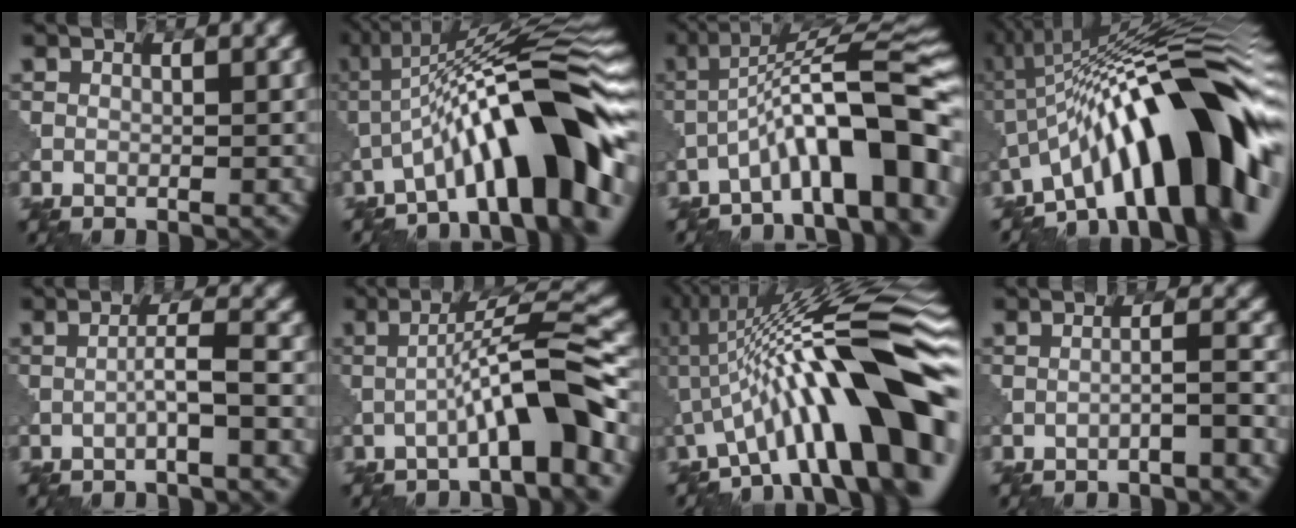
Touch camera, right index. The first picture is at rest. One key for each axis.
{"total": 11.5, "fx": -4.2, "fy": 2.3, "fz": 10.5, "tx": -0.146, "ty": 0.035, "tz": -0.064}
{"total": 10.5, "fx": -4.8, "fy": 2.1, "fz": 9.1, "tx": -0.136, "ty": 0.031, "tz": -0.068}
{"total": 14.4, "fx": -4.2, "fy": 4.0, "fz": 13.2, "tx": -0.168, "ty": 0.040, "tz": -0.067}
{"total": 1.8, "fx": -0.8, "fy": -0.2, "fz": 1.5, "tx": -0.030, "ty": 0.015, "tz": -0.017}
{"total": 6.4, "fx": -2.4, "fy": 0.4, "fz": 6.0, "tx": -0.092, "ty": 0.031, "tz": -0.040}
{"total": 14.8, "fx": -2.4, "fy": 2.9, "fz": 14.3, "tx": -0.194, "ty": 0.044, "tz": -0.031}
{"total": 1.7, "fx": -1.1, "fy": 0.1, "fz": 1.3, "tx": -0.006, "ty": 0.018, "tz": -0.024}